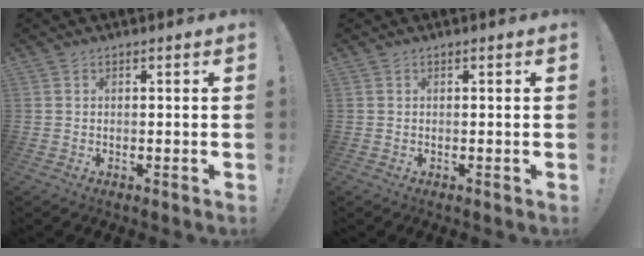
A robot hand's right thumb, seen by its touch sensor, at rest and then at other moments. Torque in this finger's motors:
{"motor_torque": [-0.12, -0.12, 0.00, 0.00, 0.03]}